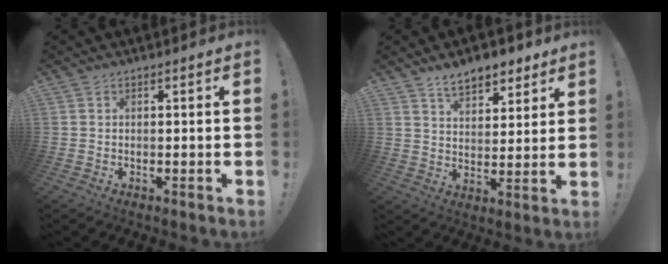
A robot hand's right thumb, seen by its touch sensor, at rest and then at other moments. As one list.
[{"total": 9.1, "force": [6.8, 4.4, 4.1], "torque": [-0.060, -0.035, 0.125]}]